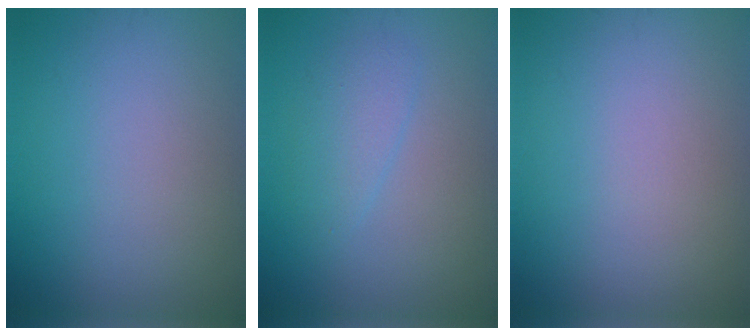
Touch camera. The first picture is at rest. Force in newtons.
{"total": 2.0, "press": 2.0, "slide": 0.1}
{"total": 0.0}